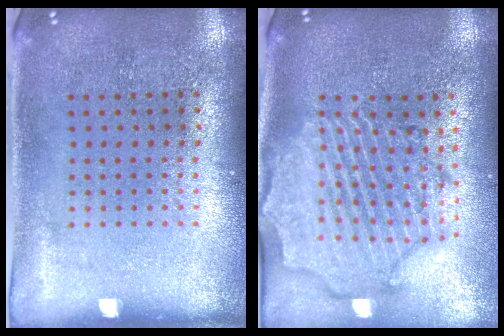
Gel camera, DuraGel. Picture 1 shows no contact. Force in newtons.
{"total": 2.8, "press": 2.5, "slide": 1.3}